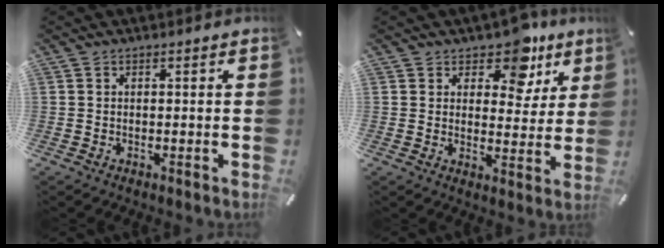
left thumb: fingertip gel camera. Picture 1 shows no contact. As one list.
[{"total": 10.0, "force": [7.2, 5.6, 4.2], "torque": [-0.042, -0.054, 0.121]}]